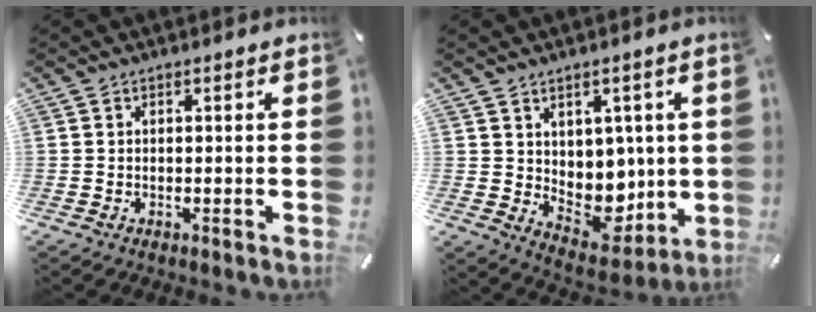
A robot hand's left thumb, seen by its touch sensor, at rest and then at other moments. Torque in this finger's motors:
{"motor_torque": [0.79, 1.23, 0.05, -0.15, 0.11]}